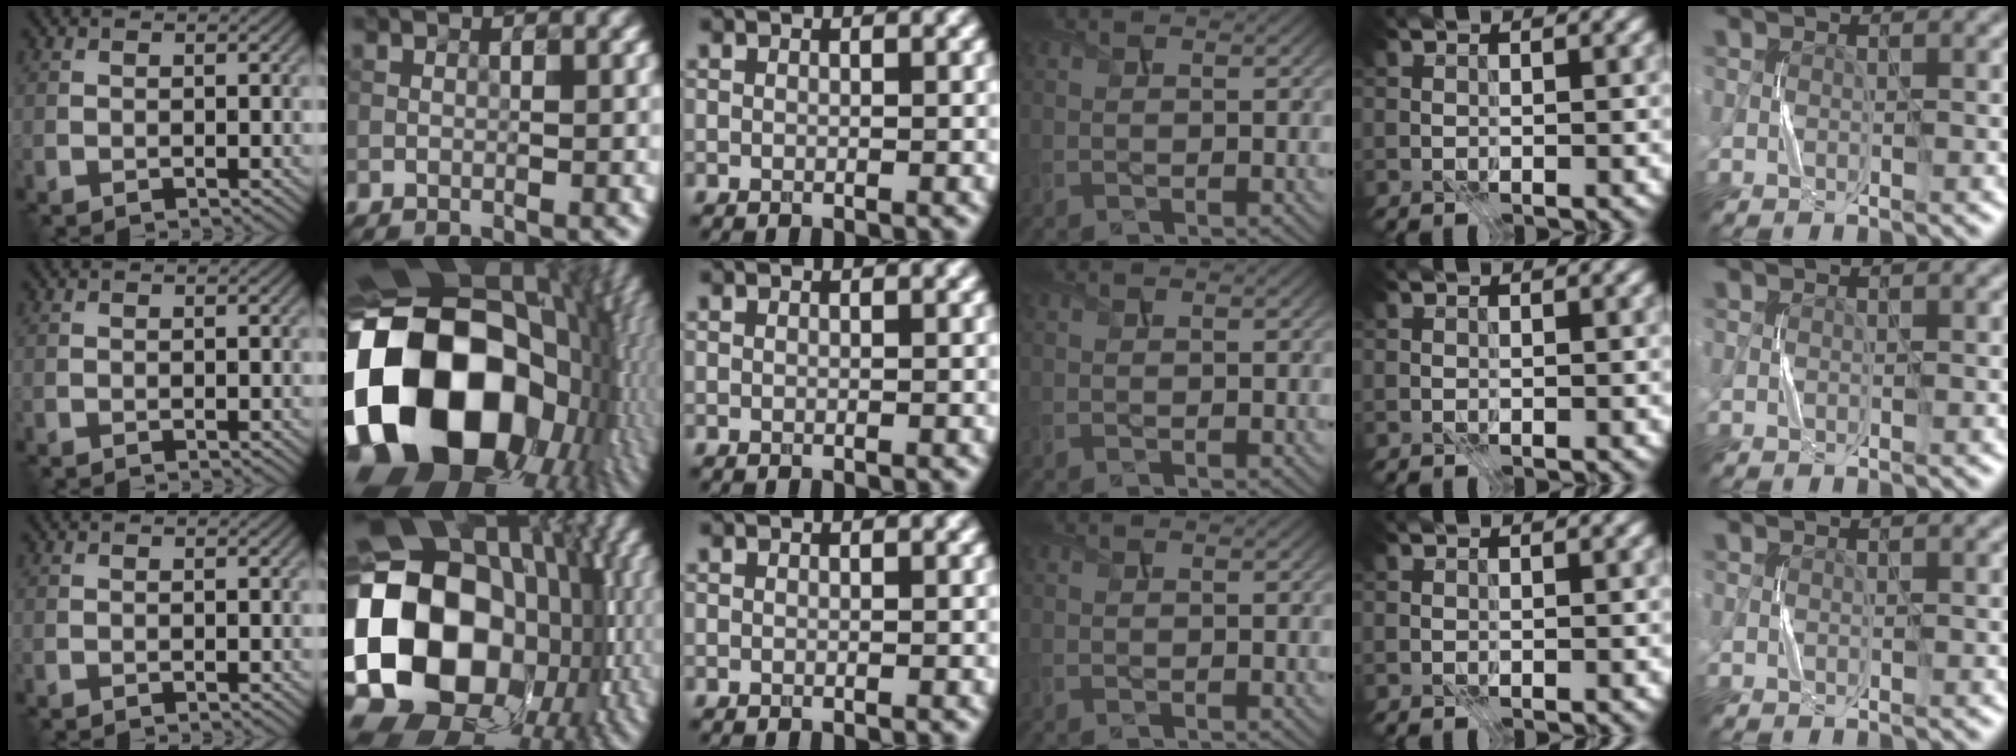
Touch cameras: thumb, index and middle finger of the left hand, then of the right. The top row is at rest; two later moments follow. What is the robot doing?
{"motion": "press", "object": "sticker"}